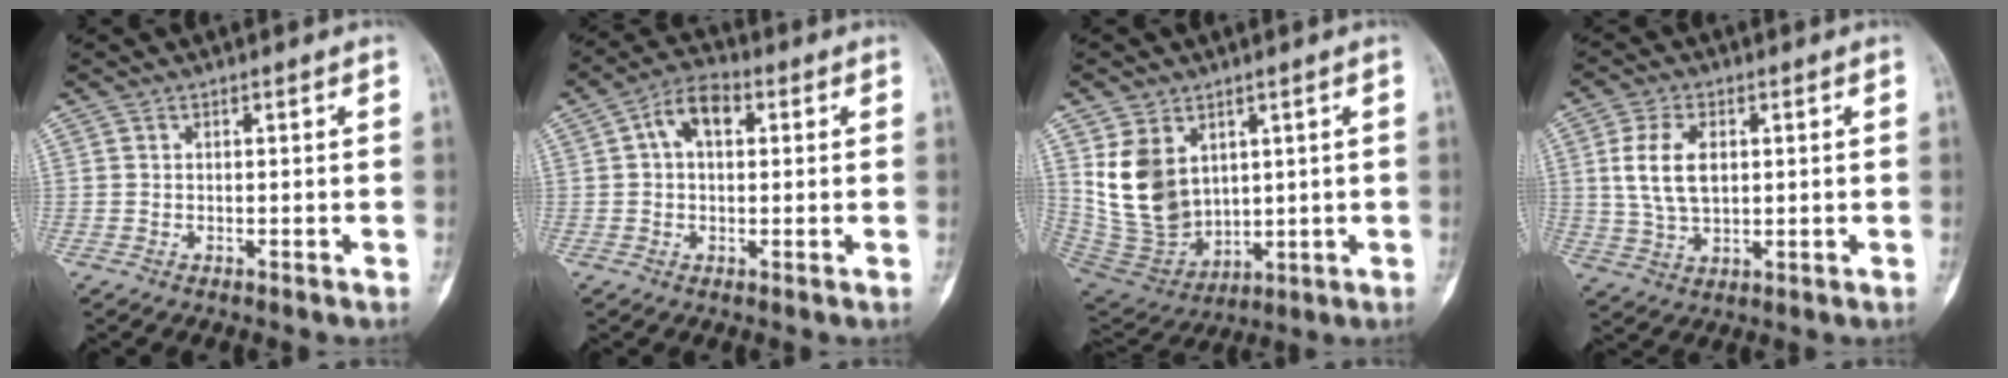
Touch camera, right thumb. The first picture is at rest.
{"total": 7.0, "force": [1.6, 4.4, 5.3], "torque": [-0.083, 0.021, 0.020]}
{"total": 13.1, "force": [4.1, 9.6, 7.9], "torque": [-0.125, -0.026, 0.110]}
{"total": 8.9, "force": [1.6, 5.2, 7.0], "torque": [-0.133, -0.003, 0.036]}